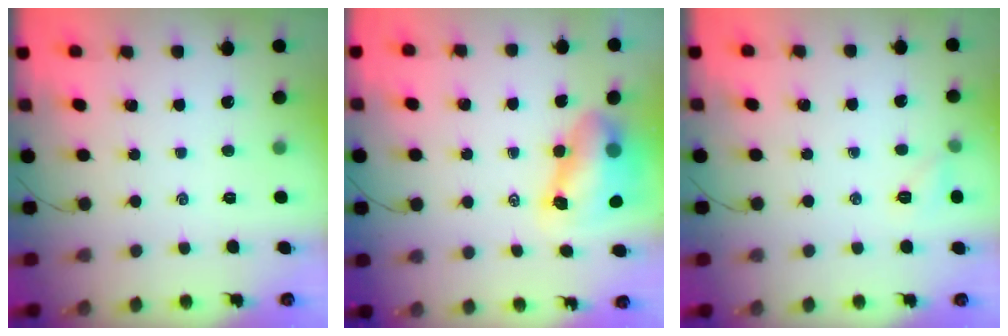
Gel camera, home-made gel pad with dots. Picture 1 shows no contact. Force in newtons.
{"total": 9.3, "press": 9.0, "slide": 2.2}
{"total": 5.7, "press": 5.5, "slide": 1.6}